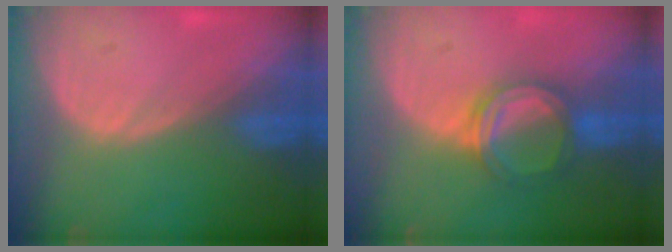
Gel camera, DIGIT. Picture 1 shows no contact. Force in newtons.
{"total": 5.4, "press": 5.3, "slide": 0.8}